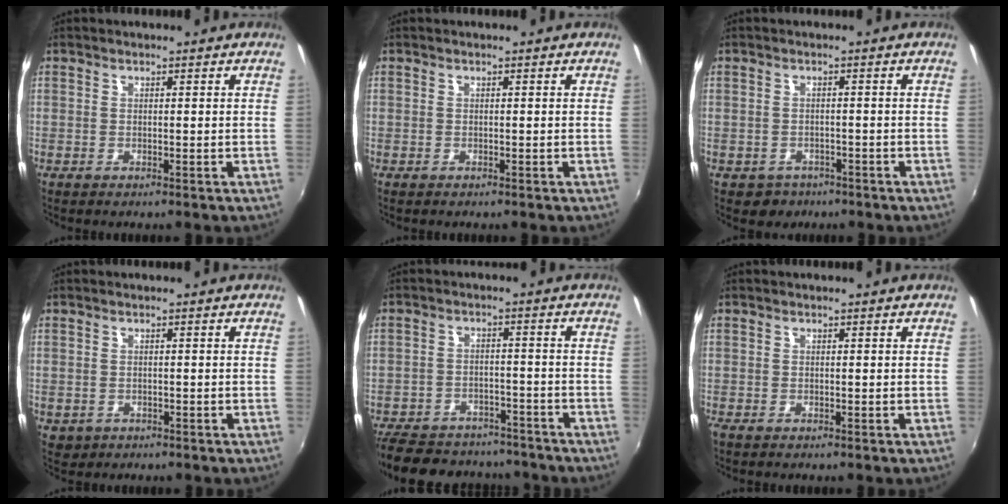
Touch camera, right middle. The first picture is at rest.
{"total": 0.0}
{"total": 3.8, "force": [-2.2, 3.1, 0.7], "torque": [-0.025, -0.003, -0.028]}
{"total": 2.4, "force": [-0.7, 2.1, 0.9], "torque": [-0.022, -0.004, -0.005]}
{"total": 20.4, "force": [-17.0, 8.4, 7.6], "torque": [-0.180, 0.013, -0.235]}
{"total": 0.0}